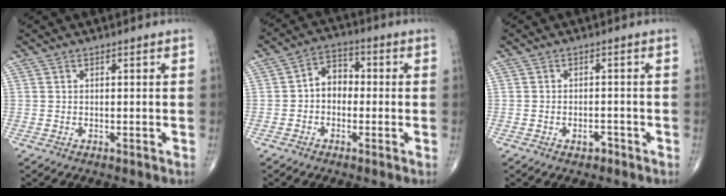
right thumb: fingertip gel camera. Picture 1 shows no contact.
{"total": 5.9, "force": [-0.7, 4.5, 3.7], "torque": [-0.034, 0.024, -0.027]}
{"total": 2.1, "force": [-1.2, 1.3, 1.1], "torque": [-0.015, 0.010, -0.016]}